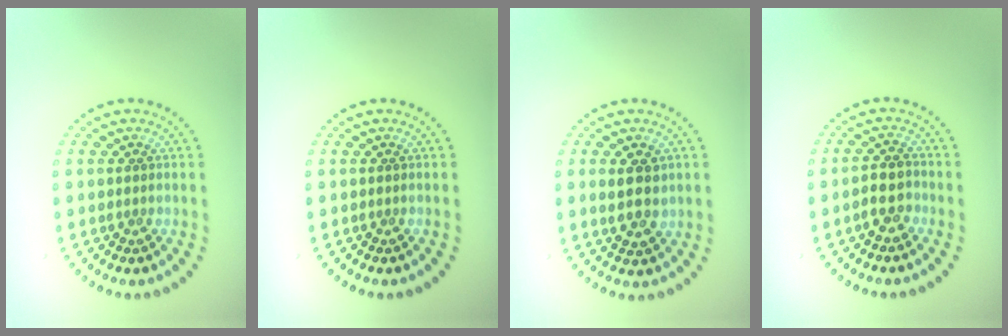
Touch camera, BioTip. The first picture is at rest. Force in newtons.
{"total": 0.0}
{"total": 2.9, "press": 2.8, "slide": 0.8}
{"total": 2.5, "press": 2.2, "slide": 1.1}